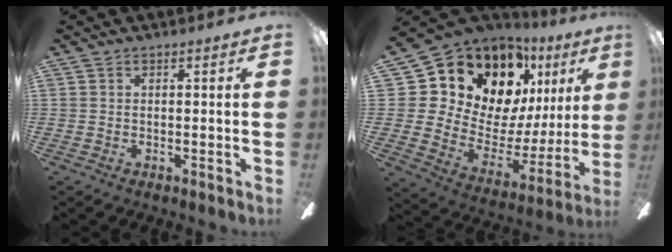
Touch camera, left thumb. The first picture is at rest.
{"total": 15.0, "force": [11.4, 8.2, 5.2], "torque": [-0.088, -0.122, 0.217]}